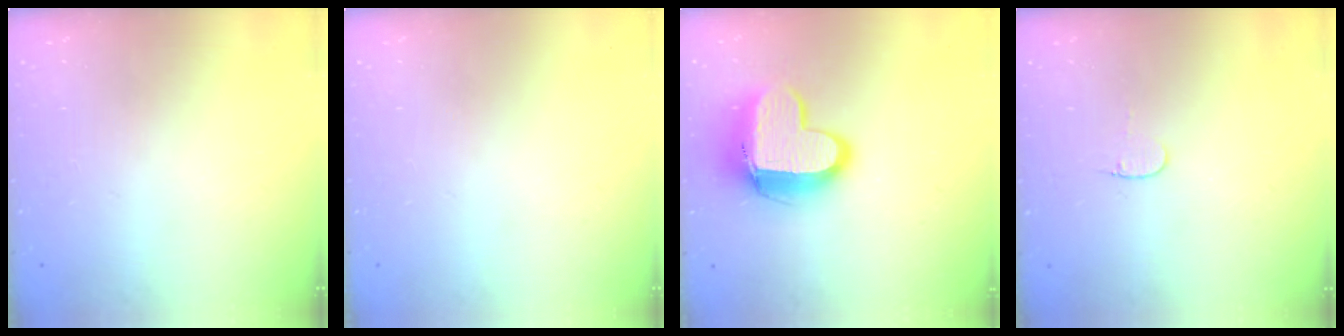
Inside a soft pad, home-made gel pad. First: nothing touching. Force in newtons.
{"total": 0.0}
{"total": 15.6, "press": 15.5, "slide": 1.5}
{"total": 3.3, "press": 3.3, "slide": 0.4}